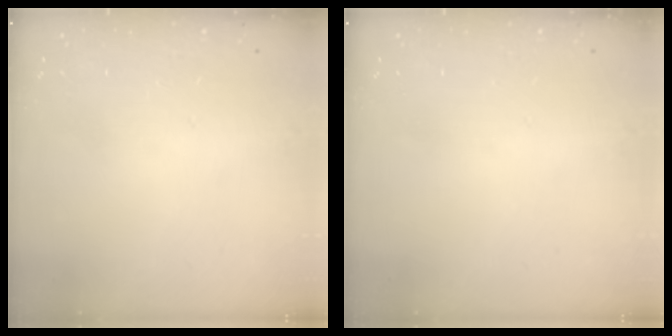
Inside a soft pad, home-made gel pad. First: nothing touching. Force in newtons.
{"total": 0.0}